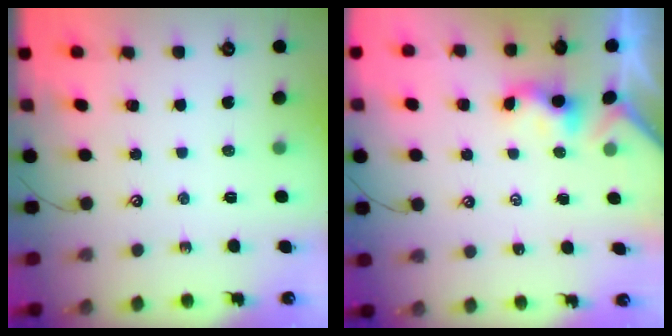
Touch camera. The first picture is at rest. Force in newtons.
{"total": 0.8, "press": 0.7, "slide": 0.4}